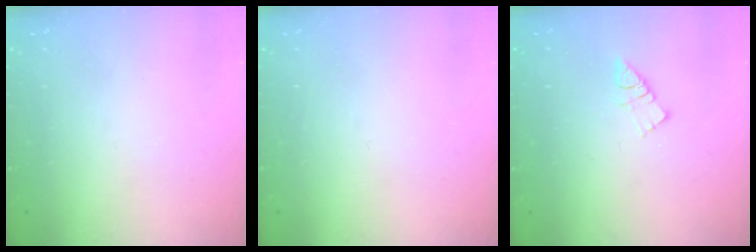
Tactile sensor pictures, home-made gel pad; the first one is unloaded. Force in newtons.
{"total": 0.0}
{"total": 7.0, "press": 7.0, "slide": 0.3}